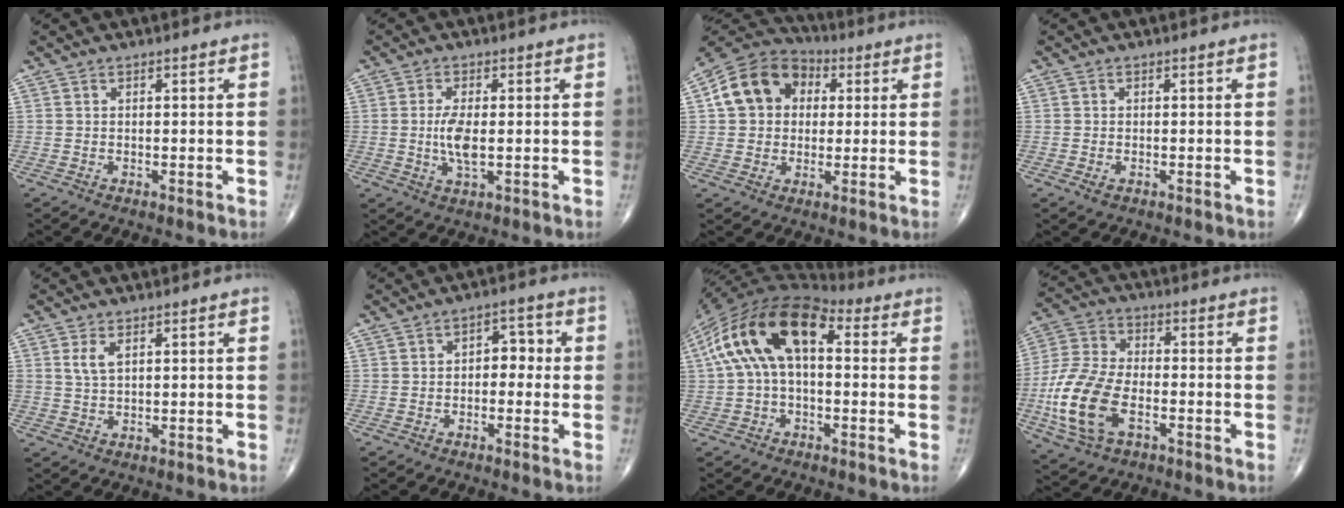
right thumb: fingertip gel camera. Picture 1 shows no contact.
{"total": 5.2, "force": [-0.2, 1.9, 4.8], "torque": [-0.104, -0.008, -0.005]}
{"total": 13.2, "force": [2.6, 10.7, 7.4], "torque": [-0.111, 0.018, 0.032]}
{"total": 1.3, "force": [-0.5, 0.8, 1.0], "torque": [-0.020, 0.000, -0.008]}
{"total": 3.1, "force": [1.3, 1.5, 2.3], "torque": [-0.047, -0.002, 0.031]}
{"total": 4.3, "force": [-0.2, 2.8, 3.3], "torque": [-0.018, 0.019, -0.014]}
{"total": 17.0, "force": [2.8, 9.2, 14.0], "torque": [-0.261, 0.047, 0.037]}
{"total": 15.5, "force": [-4.6, 8.6, 12.0], "torque": [-0.258, 0.014, -0.091]}